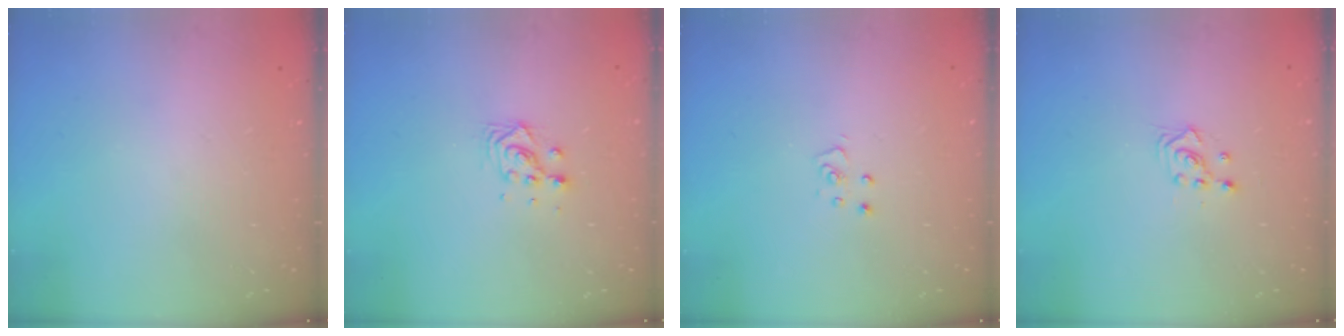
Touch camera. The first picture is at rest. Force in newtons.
{"total": 5.1, "press": 5.1, "slide": 0.1}
{"total": 3.9, "press": 3.9, "slide": 0.2}
{"total": 2.5, "press": 2.5, "slide": 0.3}